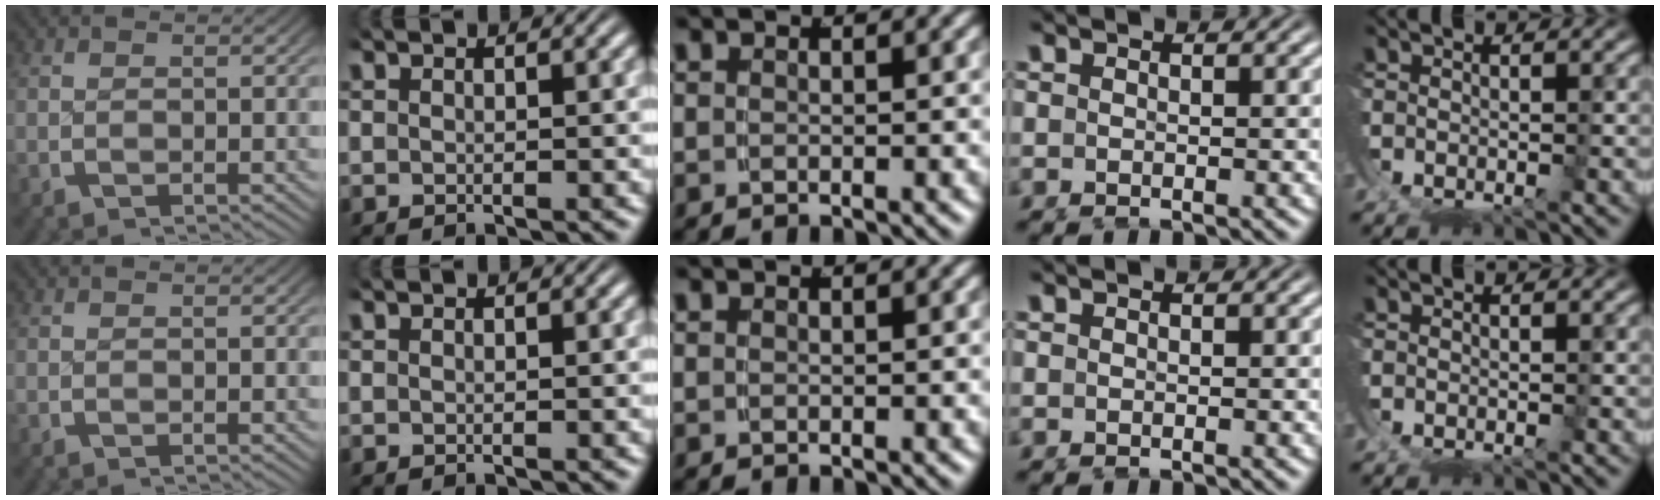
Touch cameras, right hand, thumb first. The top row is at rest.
{}